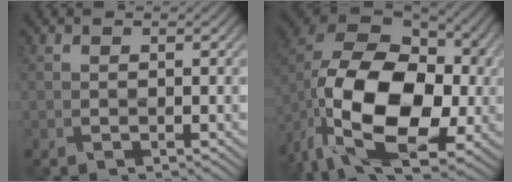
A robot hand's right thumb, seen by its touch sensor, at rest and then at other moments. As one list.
[{"total": 19.3, "force": [-4.6, 12.2, 14.2], "torque": [-0.302, -0.017, -0.071]}]